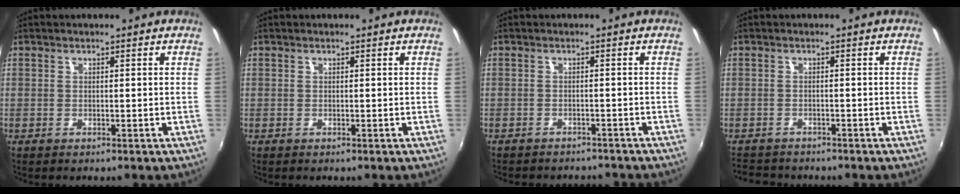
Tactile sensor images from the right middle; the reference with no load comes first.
{"total": 0.0}
{"total": 6.8, "force": [-6.3, 1.9, 2.0], "torque": [-0.050, -0.013, -0.084]}
{"total": 5.0, "force": [-4.6, 1.7, 1.0], "torque": [-0.035, -0.007, -0.076]}